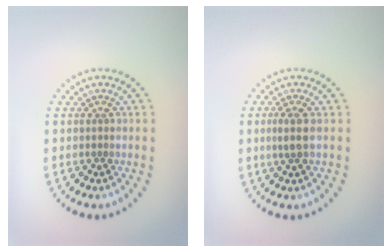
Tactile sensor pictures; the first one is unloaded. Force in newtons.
{"total": 1.8, "press": 1.6, "slide": 0.7}